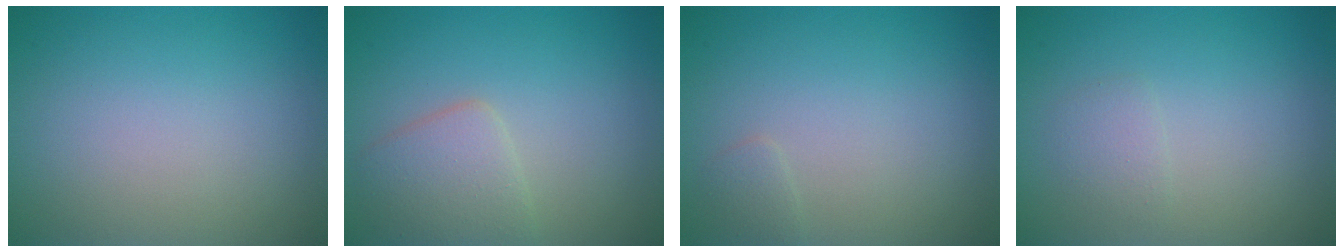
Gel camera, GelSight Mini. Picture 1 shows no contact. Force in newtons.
{"total": 3.1, "press": 3.1, "slide": 0.1}
{"total": 0.8, "press": 0.8, "slide": 0.0}
{"total": 1.2, "press": 1.2, "slide": 0.1}